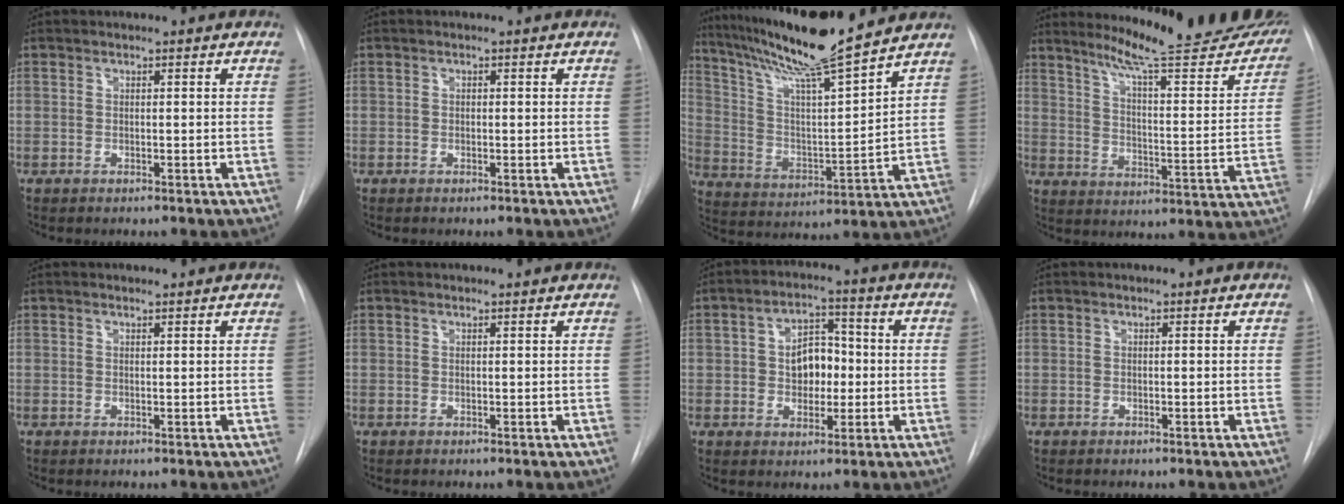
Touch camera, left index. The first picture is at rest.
{"total": 0.6, "force": [-0.6, 0.1, 0.1], "torque": [-0.001, -0.006, -0.011]}
{"total": 17.4, "force": [14.6, -0.8, 9.4], "torque": [-0.166, -0.010, 0.250]}
{"total": 23.1, "force": [20.3, 2.3, 10.7], "torque": [-0.146, -0.081, 0.254]}
{"total": 0.0}
{"total": 0.6, "force": [0.6, 0.1, 0.0], "torque": [-0.008, 0.004, 0.005]}
{"total": 6.8, "force": [-0.7, 4.4, 5.1], "torque": [-0.080, 0.015, -0.009]}
{"total": 0.0}